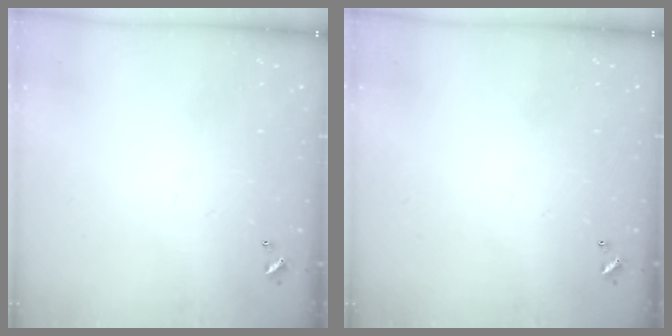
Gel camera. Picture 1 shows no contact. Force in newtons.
{"total": 0.0}